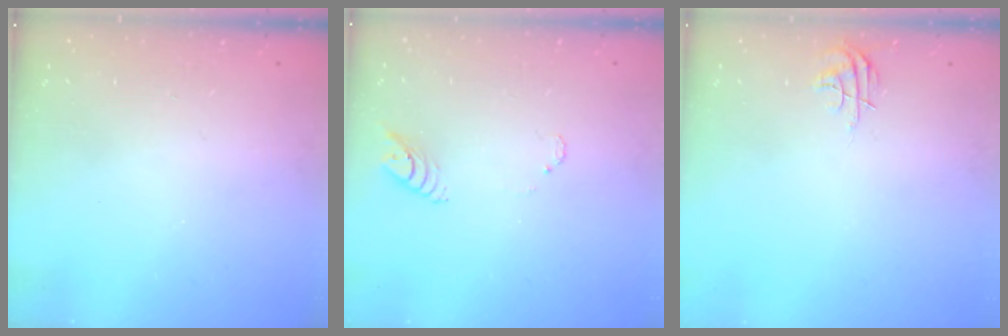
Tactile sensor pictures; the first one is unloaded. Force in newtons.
{"total": 4.2, "press": 4.1, "slide": 0.4}
{"total": 4.8, "press": 4.8, "slide": 0.4}